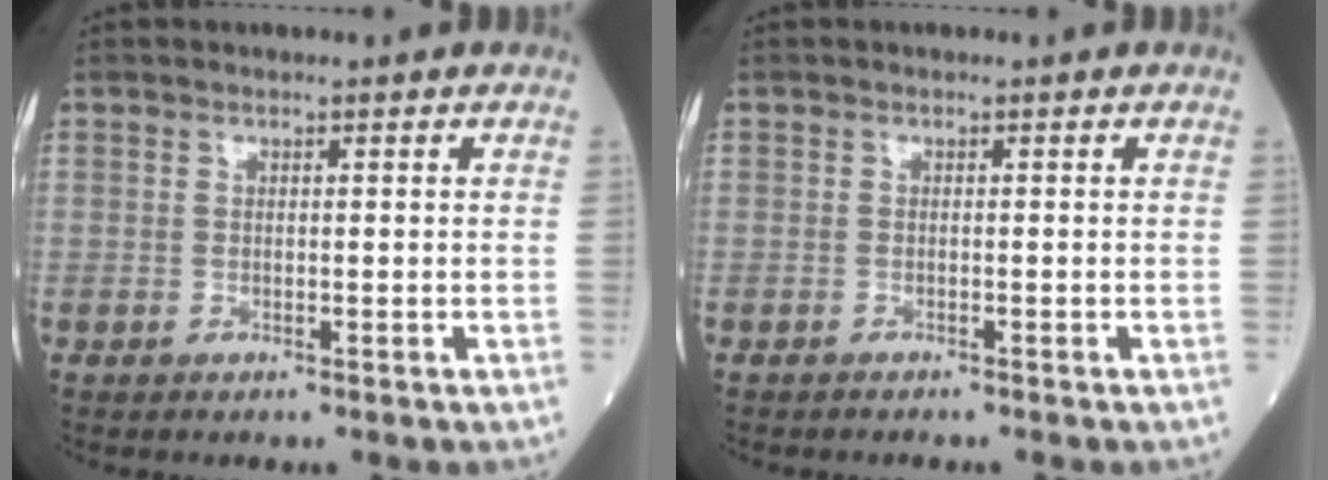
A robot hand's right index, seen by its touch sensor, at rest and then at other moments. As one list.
[{"total": 0.6, "force": [-0.6, -0.1, 0.2], "torque": [-0.002, 0.000, -0.008]}]